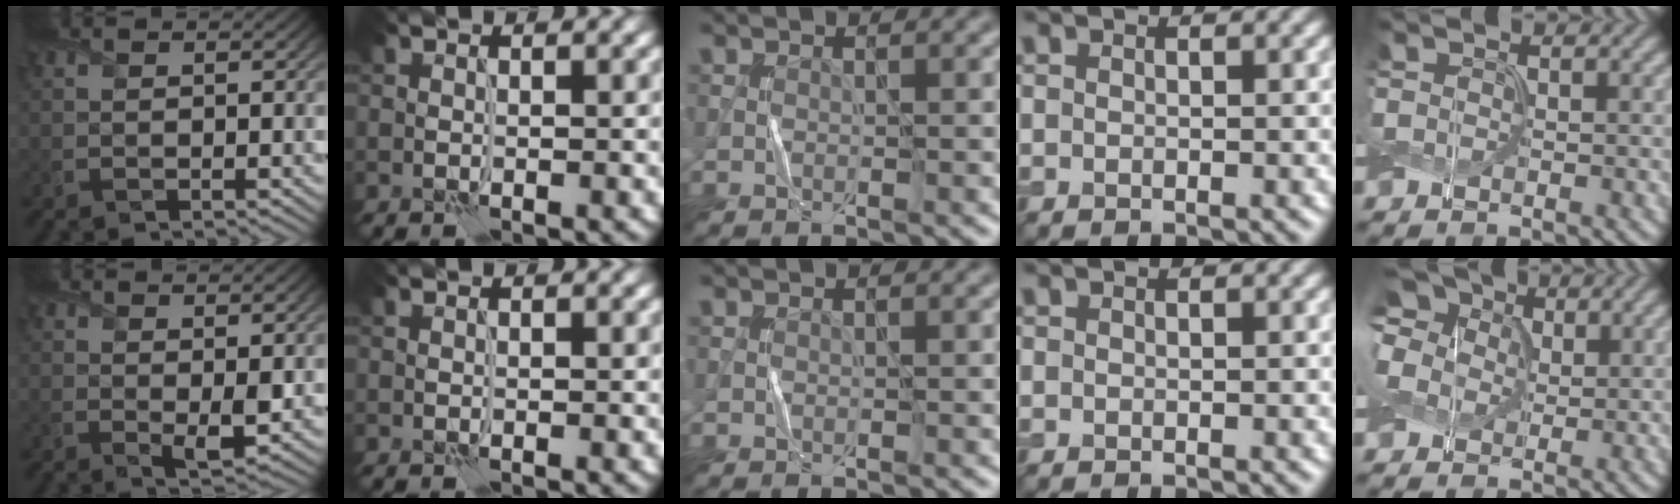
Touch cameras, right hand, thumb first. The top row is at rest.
{"thumb": {"total": 2.4, "force": [0.5, 0.9, 2.2], "torque": [-0.040, -0.012, 0.014]}, "index": {"total": 0.5, "force": [-0.3, -0.3, -0.3], "torque": [0.005, -0.001, -0.005]}, "little": {"total": 10.4, "force": [4.7, 7.5, 5.6], "torque": [-0.112, 0.042, 0.049]}}